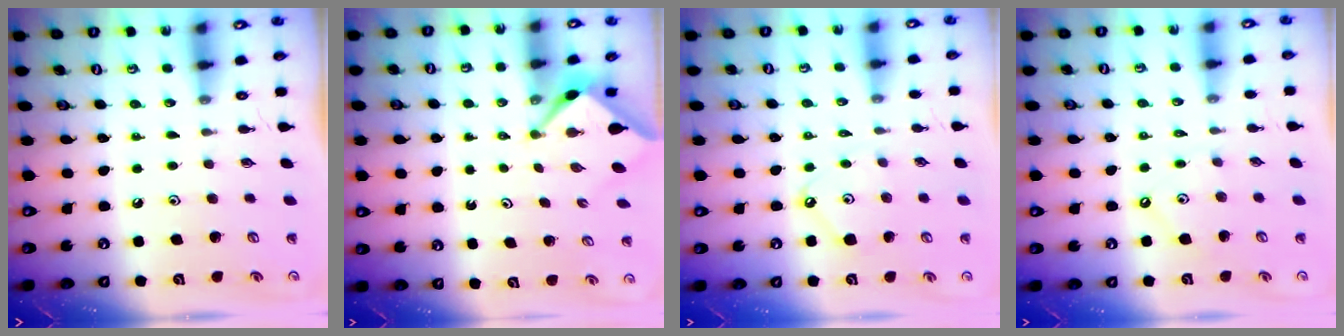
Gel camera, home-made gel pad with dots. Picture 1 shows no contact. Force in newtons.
{"total": 2.4, "press": 2.4, "slide": 0.3}
{"total": 4.6, "press": 4.5, "slide": 0.6}
{"total": 1.5, "press": 1.4, "slide": 0.2}